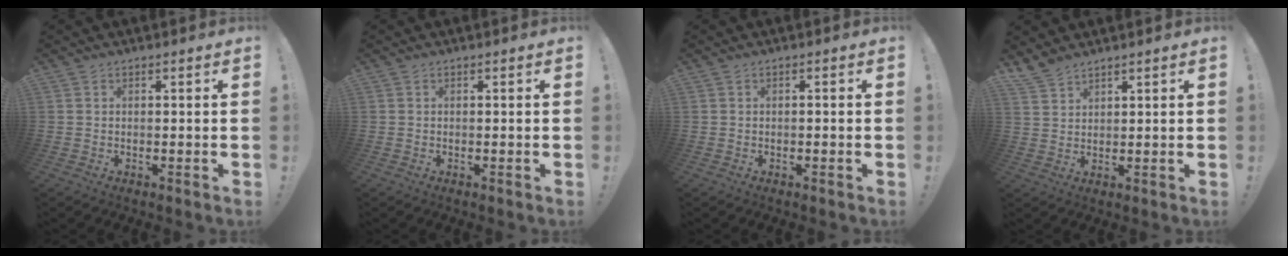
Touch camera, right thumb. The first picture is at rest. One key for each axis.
{"total": 0.0}
{"total": 0.7, "fx": -0.5, "fy": -0.2, "fz": 0.3, "tx": -0.006, "ty": -0.001, "tz": -0.010}
{"total": 4.6, "fx": 4.1, "fy": 1.4, "fz": 1.3, "tx": -0.031, "ty": -0.025, "tz": 0.080}